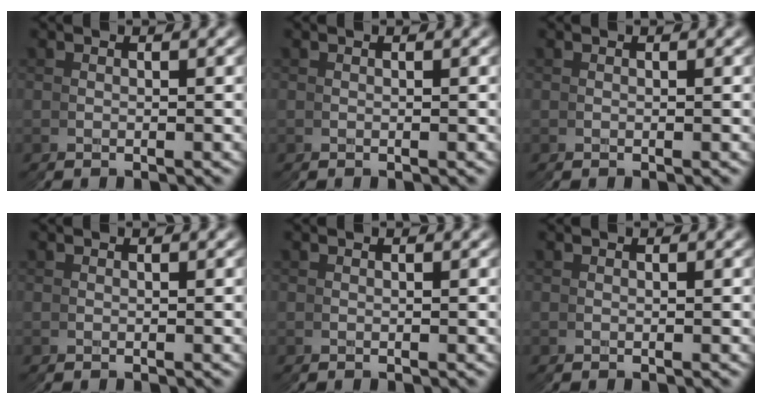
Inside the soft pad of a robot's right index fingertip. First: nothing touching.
{"total": 0.0}
{"total": 0.0}
{"total": 0.0}
{"total": 0.0}
{"total": 0.0}